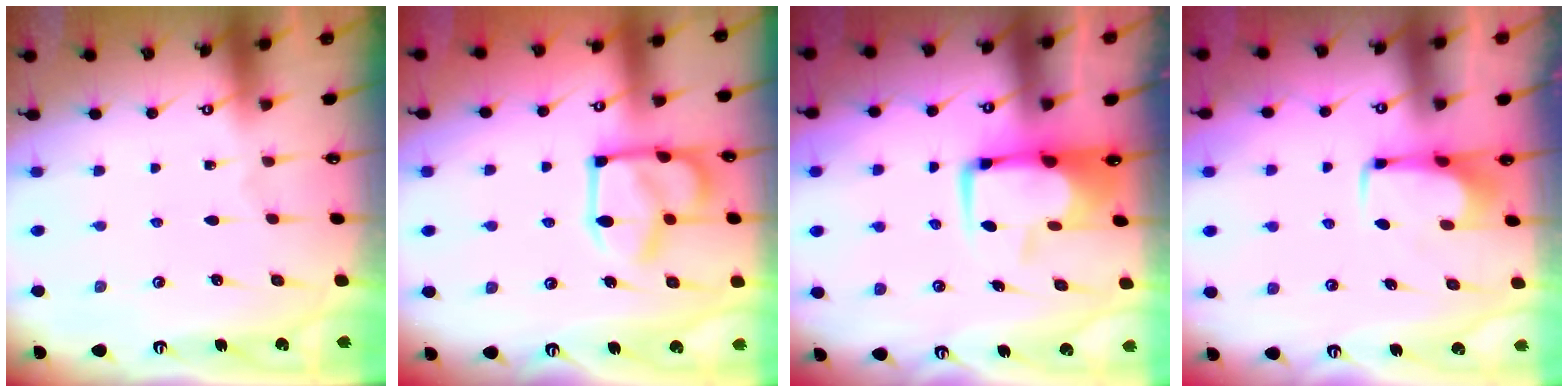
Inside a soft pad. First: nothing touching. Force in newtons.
{"total": 15.8, "press": 15.7, "slide": 1.4}
{"total": 7.9, "press": 7.8, "slide": 1.4}
{"total": 1.6, "press": 1.5, "slide": 0.5}